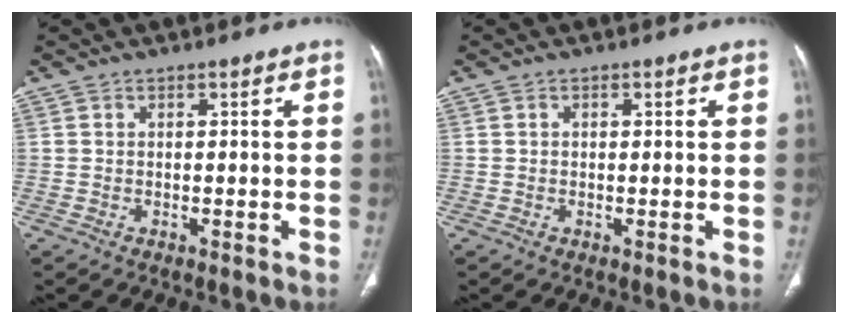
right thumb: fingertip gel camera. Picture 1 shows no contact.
{"total": 0.0}